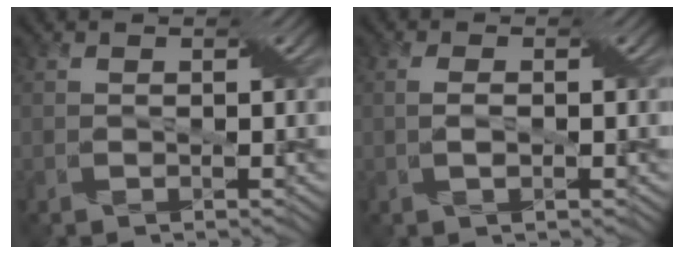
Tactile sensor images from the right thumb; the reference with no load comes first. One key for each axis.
{"total": 0.8, "fx": 0.3, "fy": 0.1, "fz": 0.7, "tx": -0.021, "ty": 0.001, "tz": 0.002}